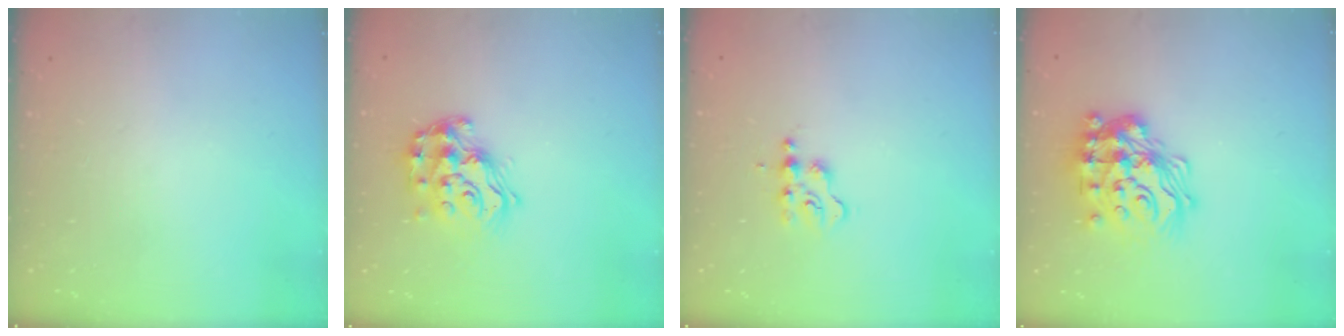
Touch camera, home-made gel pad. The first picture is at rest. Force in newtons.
{"total": 15.5, "press": 15.5, "slide": 0.9}
{"total": 3.0, "press": 3.0, "slide": 0.4}
{"total": 22.2, "press": 22.2, "slide": 1.5}